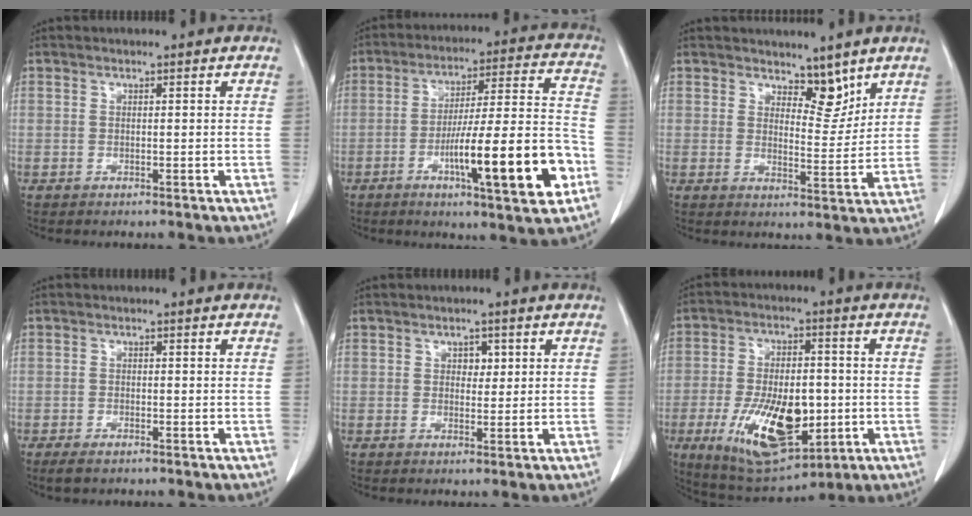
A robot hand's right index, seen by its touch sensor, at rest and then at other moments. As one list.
[{"total": 18.3, "force": [-6.6, 1.5, 17.0], "torque": [-0.250, 0.005, -0.095]}, {"total": 4.8, "force": [3.9, 2.0, 2.1], "torque": [-0.023, -0.009, 0.065]}, {"total": 2.1, "force": [-1.6, 0.7, 1.2], "torque": [-0.024, -0.003, -0.024]}, {"total": 1.9, "force": [0.7, 1.3, 1.2], "torque": [-0.012, 0.000, 0.007]}, {"total": 16.3, "force": [-4.3, 7.1, 14.1], "torque": [-0.251, -0.008, -0.054]}]